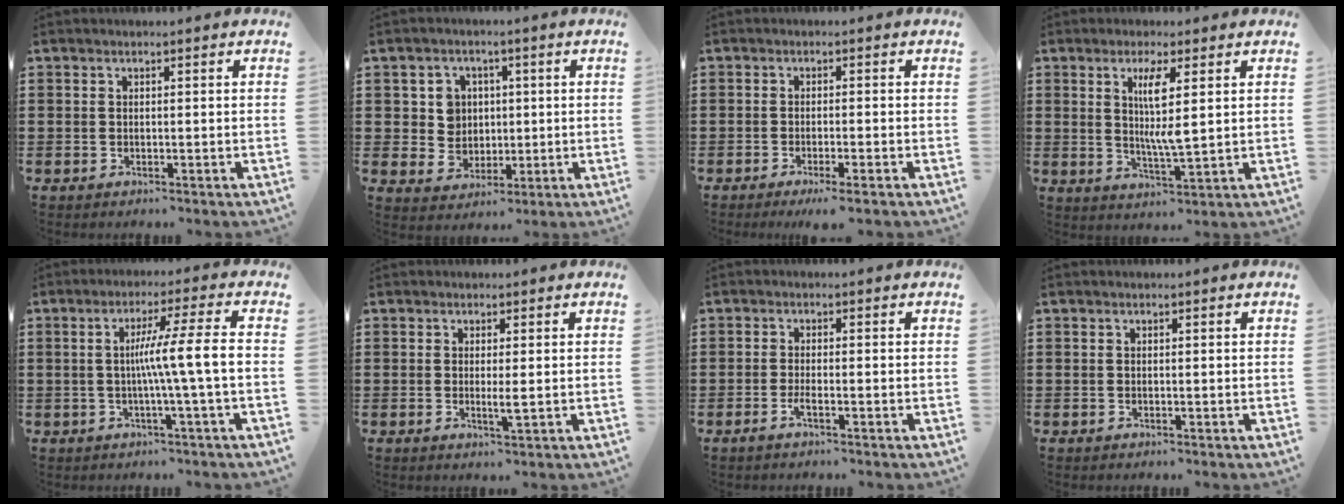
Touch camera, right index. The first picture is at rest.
{"total": 5.7, "force": [1.1, 5.3, 1.9], "torque": [-0.063, 0.018, 0.020]}
{"total": 1.9, "force": [-1.3, -0.3, 1.3], "torque": [-0.021, -0.002, -0.025]}
{"total": 5.6, "force": [1.5, 0.7, 5.4], "torque": [-0.106, -0.004, 0.024]}
{"total": 7.4, "force": [-0.8, -1.2, 7.2], "torque": [-0.130, -0.006, -0.023]}
{"total": 1.8, "force": [-0.1, 0.0, 1.8], "torque": [-0.035, -0.006, -0.002]}
{"total": 1.8, "force": [-1.0, 0.1, 1.5], "torque": [-0.032, -0.006, -0.022]}
{"total": 0.0}